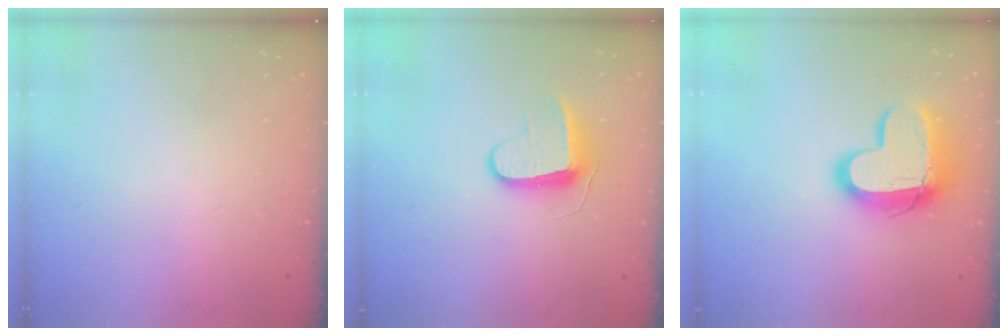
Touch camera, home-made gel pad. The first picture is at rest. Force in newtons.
{"total": 8.6, "press": 8.6, "slide": 0.5}
{"total": 15.2, "press": 15.2, "slide": 1.3}